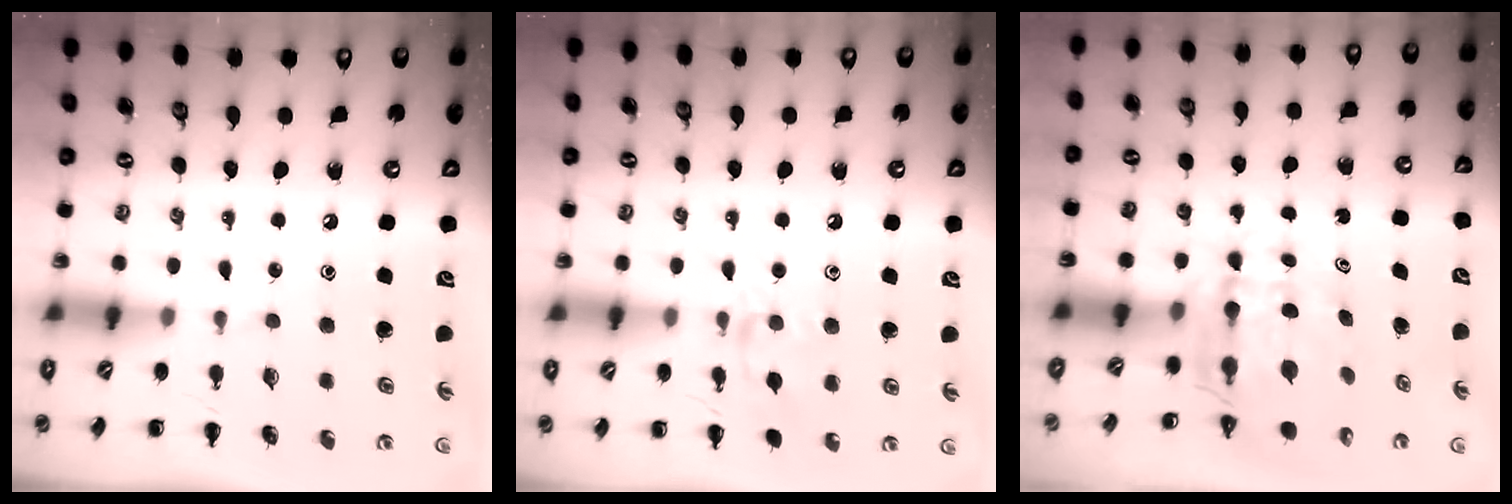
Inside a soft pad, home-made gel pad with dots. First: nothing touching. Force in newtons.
{"total": 9.7, "press": 9.6, "slide": 1.0}
{"total": 6.1, "press": 6.0, "slide": 0.9}